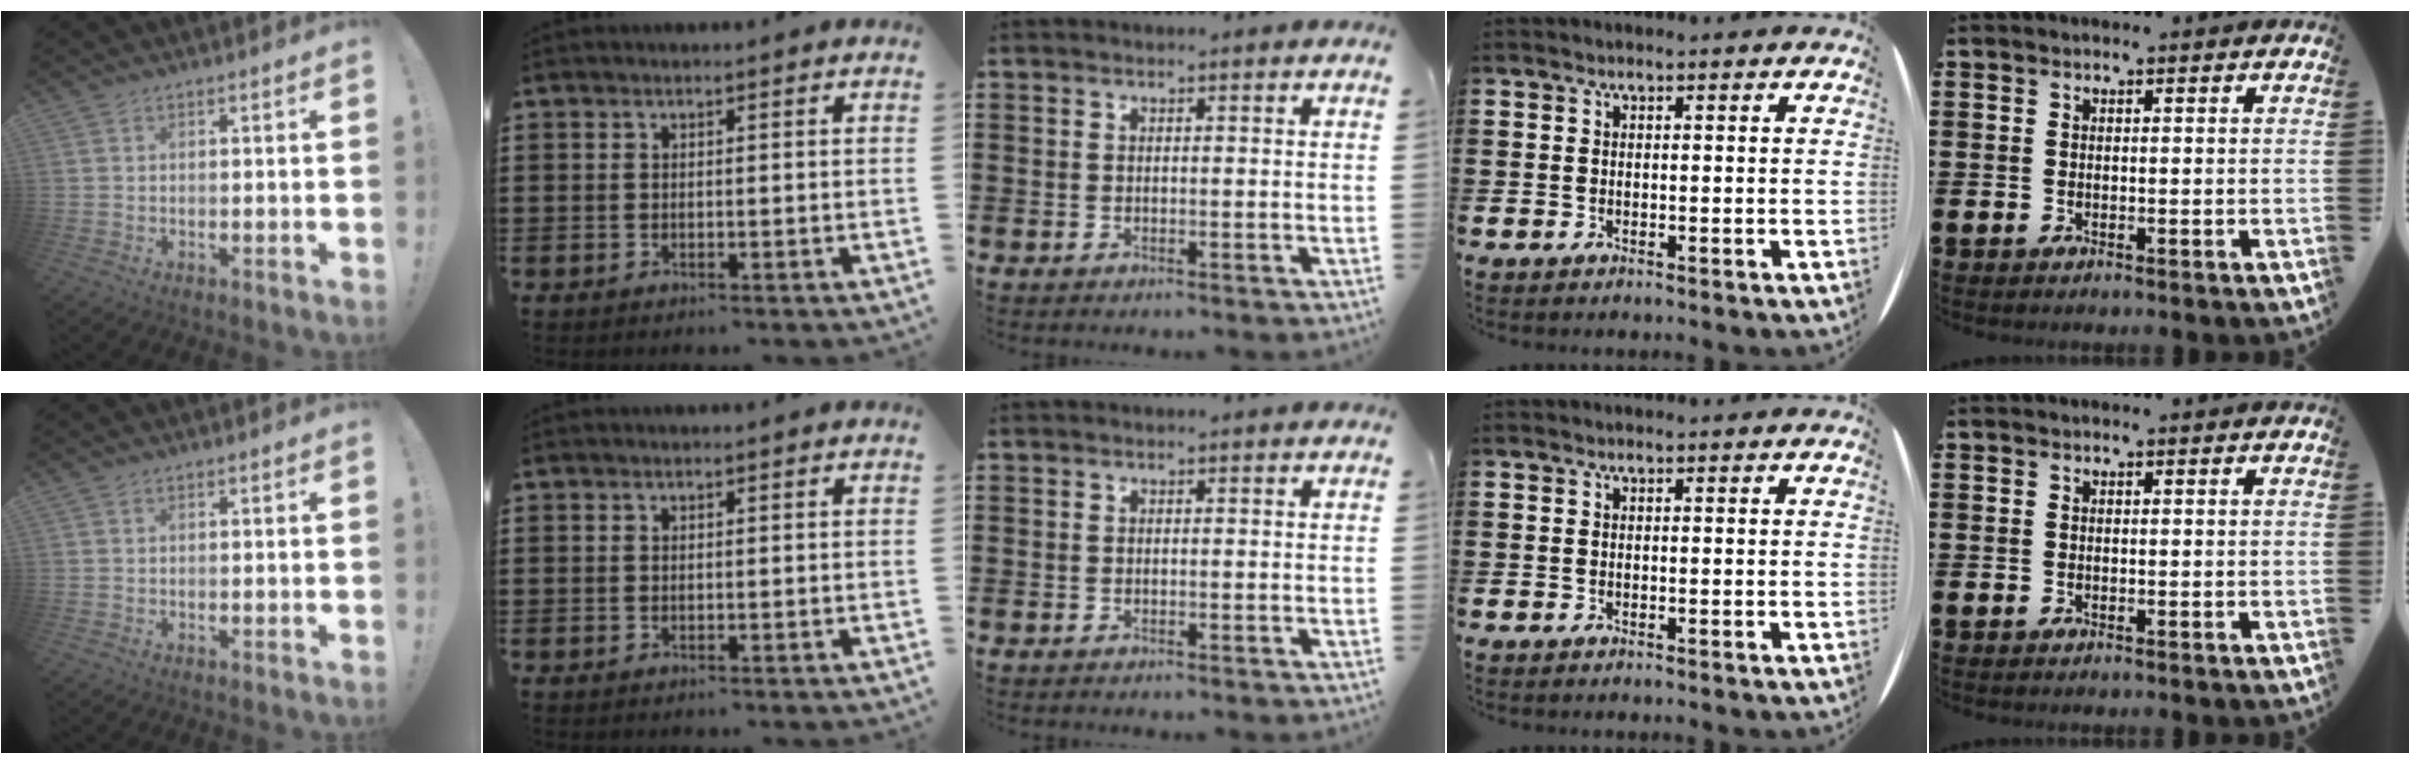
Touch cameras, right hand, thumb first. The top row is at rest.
{"middle": {"total": 0.6, "force": [0.3, -0.5, -0.1], "torque": [0.005, -0.002, 0.008]}}